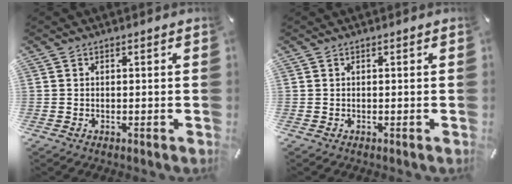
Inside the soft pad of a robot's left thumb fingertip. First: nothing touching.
{"total": 0.0}